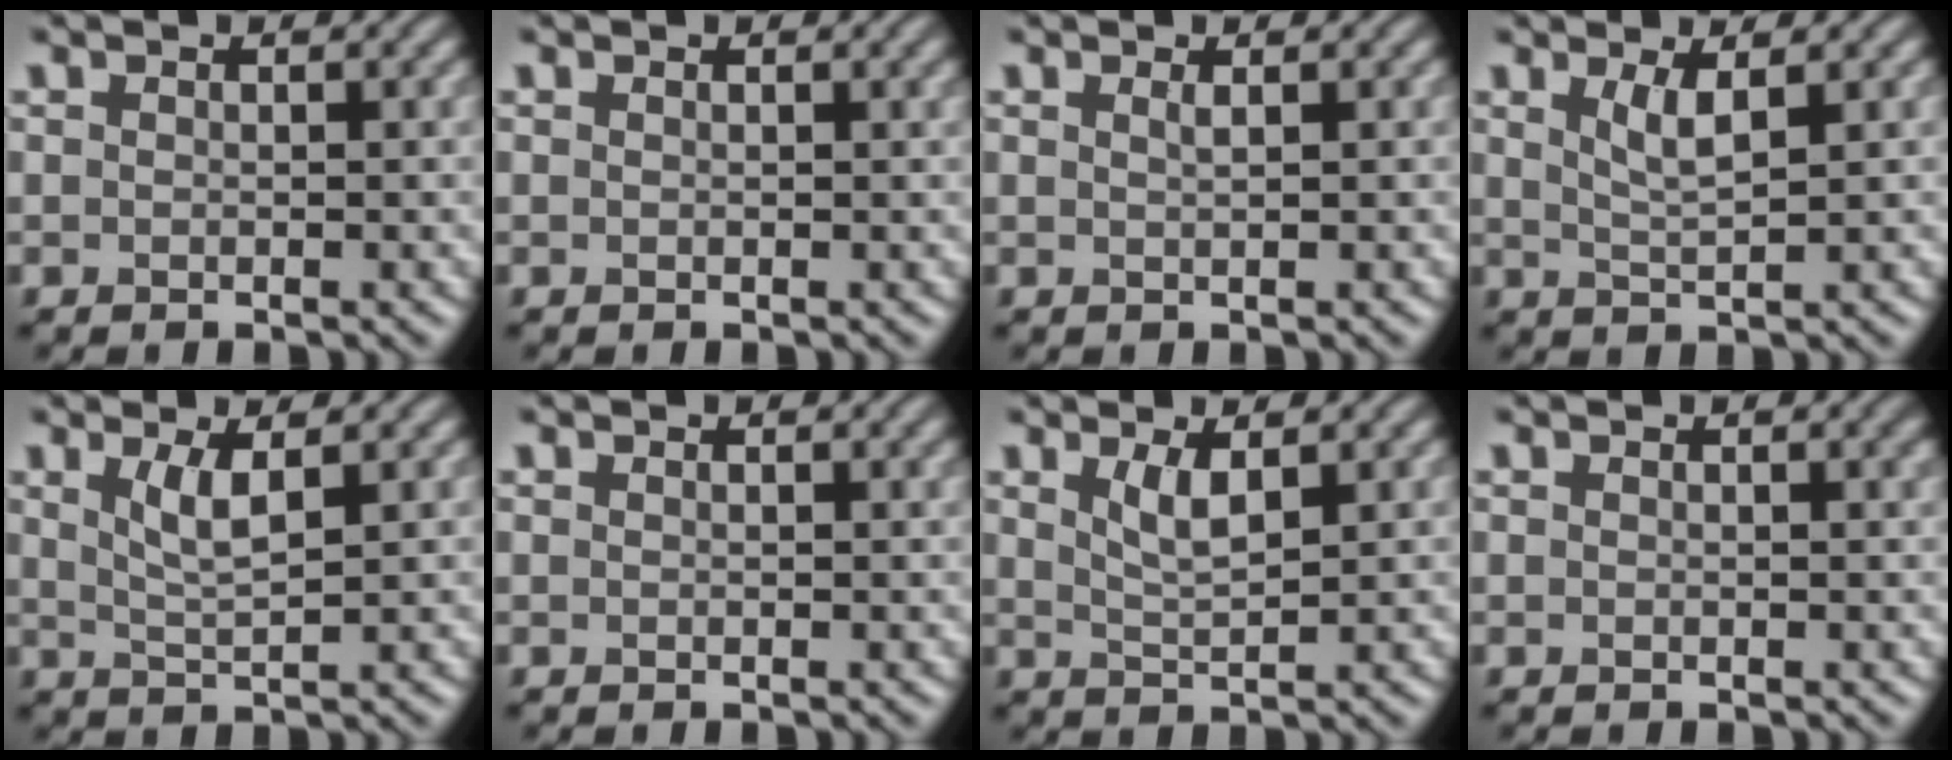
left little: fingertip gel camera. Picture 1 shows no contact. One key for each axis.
{"total": 1.0, "fx": 0.5, "fy": 0.3, "fz": 0.9, "tx": -0.008, "ty": 0.006, "tz": 0.006}
{"total": 0.8, "fx": 0.4, "fy": 0.2, "fz": 0.7, "tx": -0.007, "ty": 0.002, "tz": 0.005}
{"total": 2.2, "fx": 1.0, "fy": 0.5, "fz": 1.9, "tx": -0.036, "ty": -0.004, "tz": 0.020}
{"total": 2.6, "fx": 1.1, "fy": 0.6, "fz": 2.3, "tx": -0.046, "ty": -0.004, "tz": 0.024}
{"total": 1.0, "fx": 0.5, "fy": 0.2, "fz": 0.8, "tx": -0.008, "ty": 0.005, "tz": 0.006}
{"total": 2.3, "fx": 1.2, "fy": 0.6, "fz": 1.8, "tx": -0.037, "ty": -0.004, "tz": 0.025}
{"total": 1.0, "fx": 0.4, "fy": 0.3, "fz": 0.9, "tx": -0.008, "ty": 0.005, "tz": 0.004}